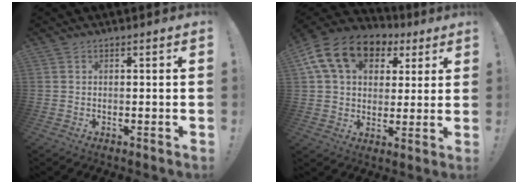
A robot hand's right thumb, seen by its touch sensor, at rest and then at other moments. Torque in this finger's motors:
{"motor_torque": [0.23, 1.01, 0.61, -0.17, 0.40]}